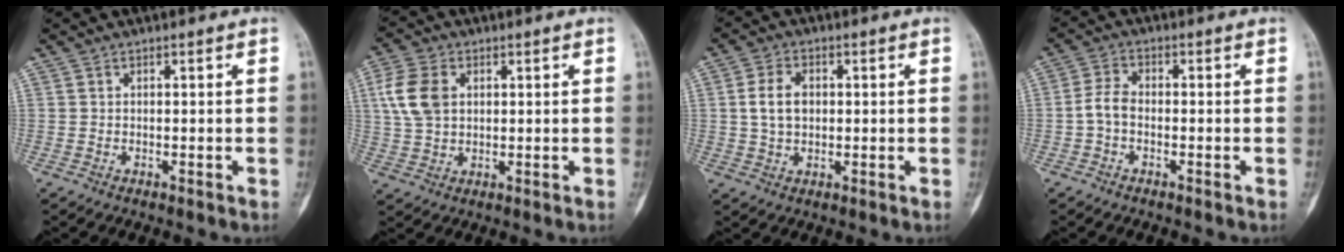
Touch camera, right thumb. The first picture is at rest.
{"total": 8.6, "force": [2.0, 5.9, 5.8], "torque": [-0.121, 0.005, 0.041]}
{"total": 5.8, "force": [0.6, 4.0, 4.1], "torque": [-0.070, 0.003, 0.011]}
{"total": 3.8, "force": [-1.0, 2.3, 2.9], "torque": [-0.059, 0.014, -0.027]}